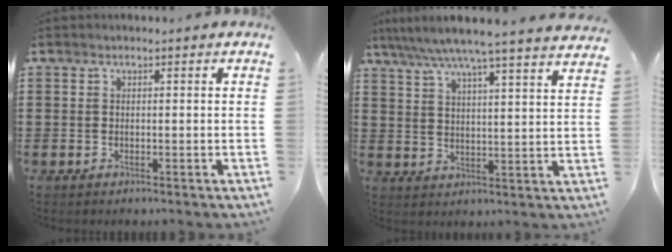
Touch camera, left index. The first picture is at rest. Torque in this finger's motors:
{"motor_torque": [2.14, 0.00, 0.50, 0.21]}